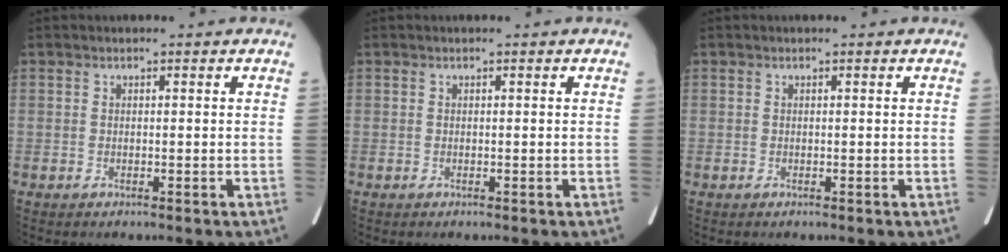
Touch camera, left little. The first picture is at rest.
{"total": 0.0}
{"total": 0.0}